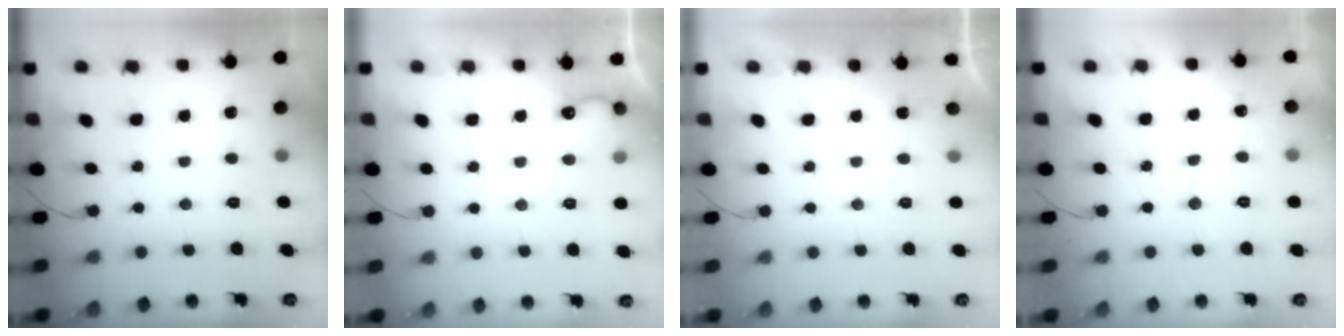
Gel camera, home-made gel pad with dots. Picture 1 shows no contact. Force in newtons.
{"total": 4.5, "press": 4.4, "slide": 0.4}
{"total": 1.0, "press": 0.9, "slide": 0.3}
{"total": 3.7, "press": 3.7, "slide": 0.3}